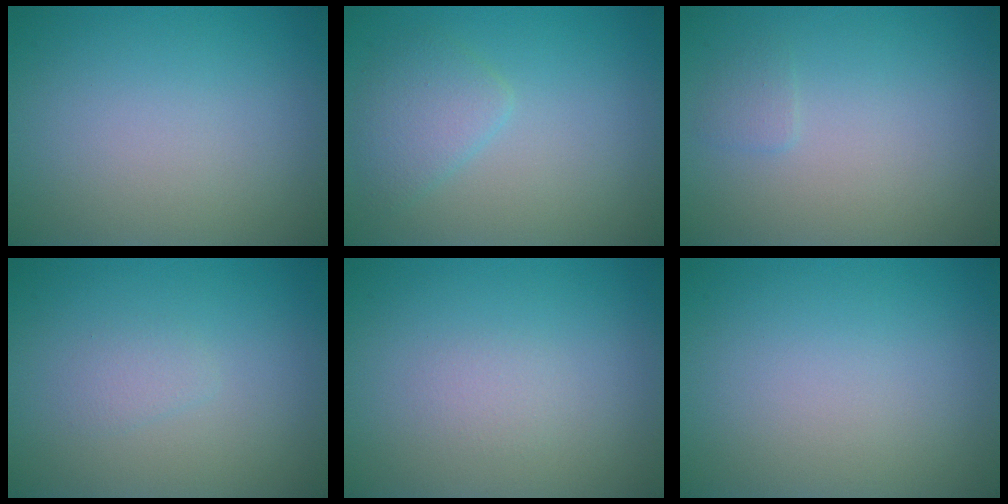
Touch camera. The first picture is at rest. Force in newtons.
{"total": 2.5, "press": 2.5, "slide": 0.1}
{"total": 0.8, "press": 0.8, "slide": 0.1}
{"total": 0.9, "press": 0.9, "slide": 0.0}
{"total": 0.9, "press": 0.8, "slide": 0.1}
{"total": 0.0}